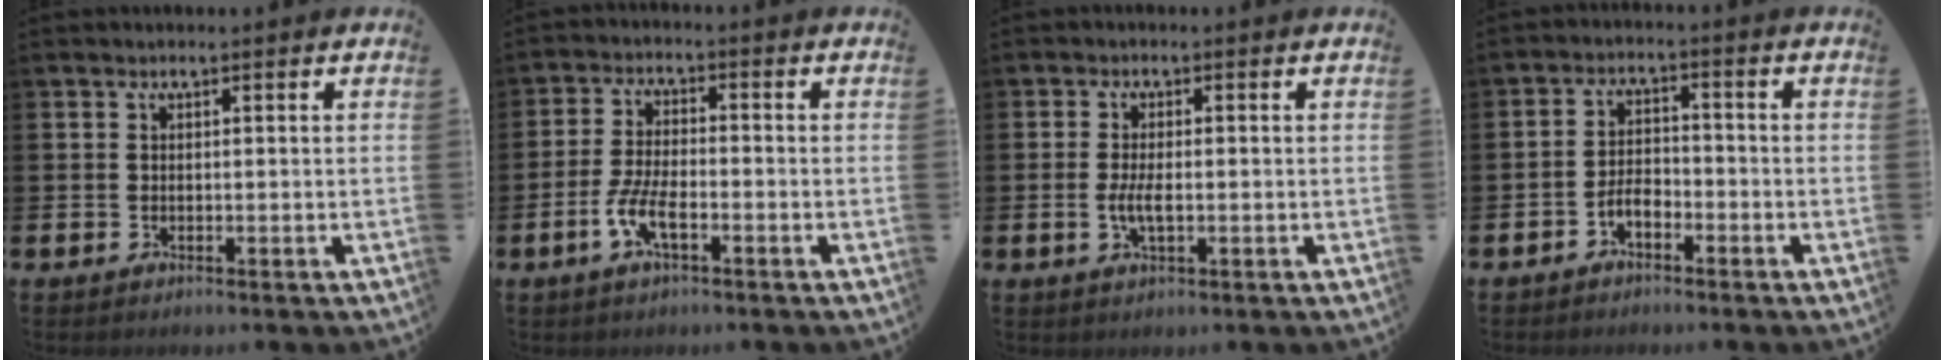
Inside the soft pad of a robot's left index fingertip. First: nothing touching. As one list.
[{"total": 4.9, "force": [-2.3, 1.6, 4.0], "torque": [-0.086, -0.001, -0.045]}, {"total": 3.0, "force": [-0.4, 1.1, 2.7], "torque": [-0.048, -0.005, -0.012]}, {"total": 2.9, "force": [-1.9, 1.4, 1.7], "torque": [-0.032, 0.010, -0.038]}]